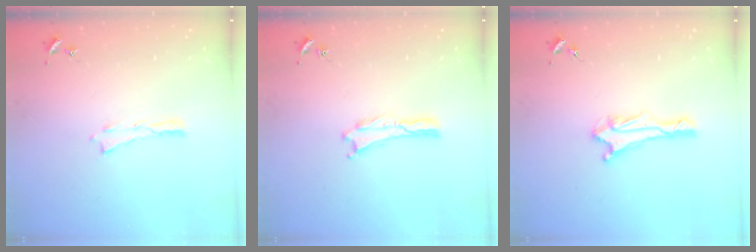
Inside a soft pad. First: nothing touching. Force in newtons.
{"total": 0.0}
{"total": 2.9, "press": 2.8, "slide": 0.7}